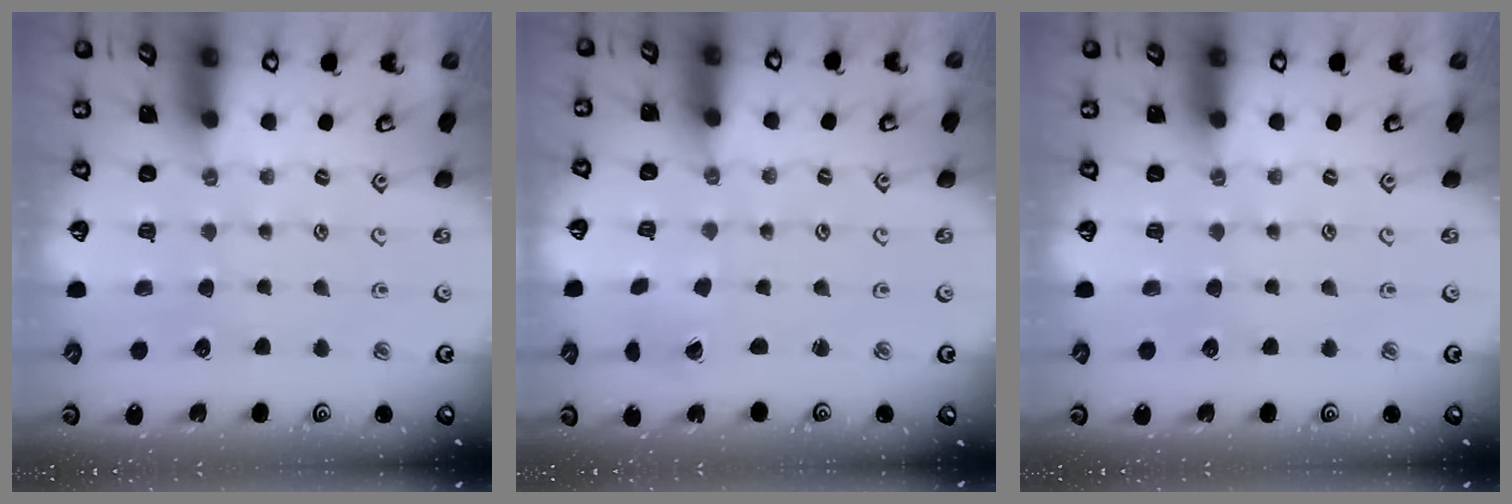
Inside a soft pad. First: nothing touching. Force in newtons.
{"total": 0.7, "press": 0.7, "slide": 0.1}
{"total": 0.0}